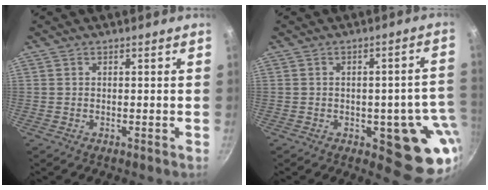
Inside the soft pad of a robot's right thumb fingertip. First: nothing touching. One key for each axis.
{"total": 14.0, "fx": -3.0, "fy": 6.5, "fz": 12.0, "tx": -0.075, "ty": 0.005, "tz": -0.033}